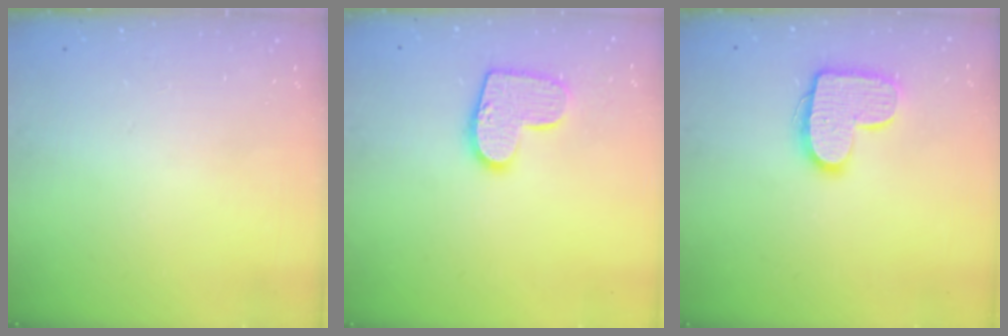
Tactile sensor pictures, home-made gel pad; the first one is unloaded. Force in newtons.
{"total": 12.0, "press": 11.9, "slide": 0.7}
{"total": 13.2, "press": 13.2, "slide": 0.7}